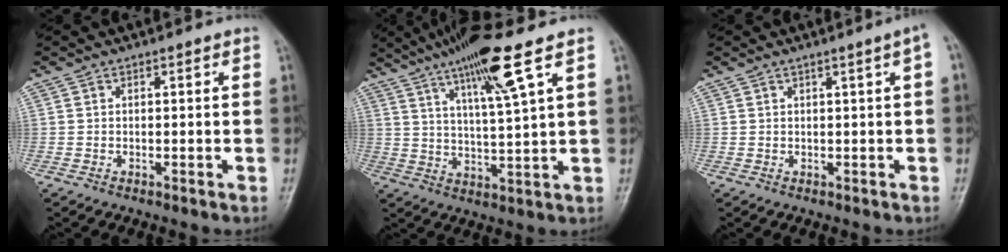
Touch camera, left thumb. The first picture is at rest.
{"total": 13.2, "force": [7.4, 0.8, 10.9], "torque": [-0.194, -0.026, 0.130]}
{"total": 2.2, "force": [0.7, -0.1, 2.1], "torque": [-0.029, 0.005, 0.009]}